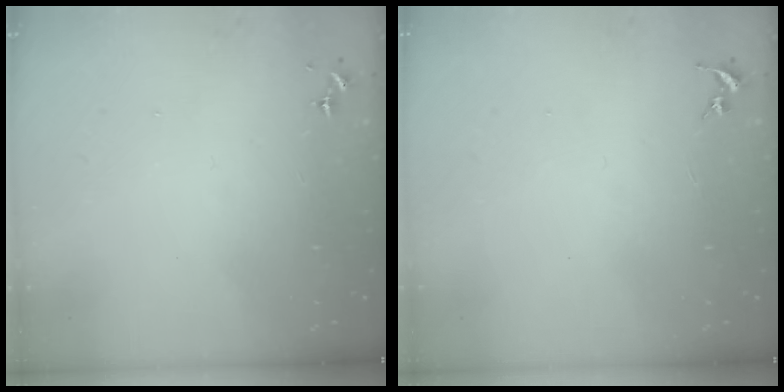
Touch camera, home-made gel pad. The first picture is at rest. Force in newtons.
{"total": 0.0}